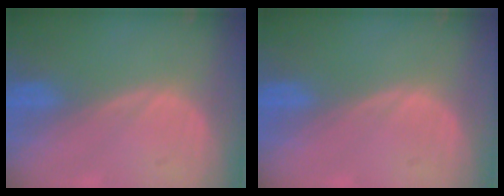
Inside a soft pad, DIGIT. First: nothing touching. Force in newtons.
{"total": 0.0}